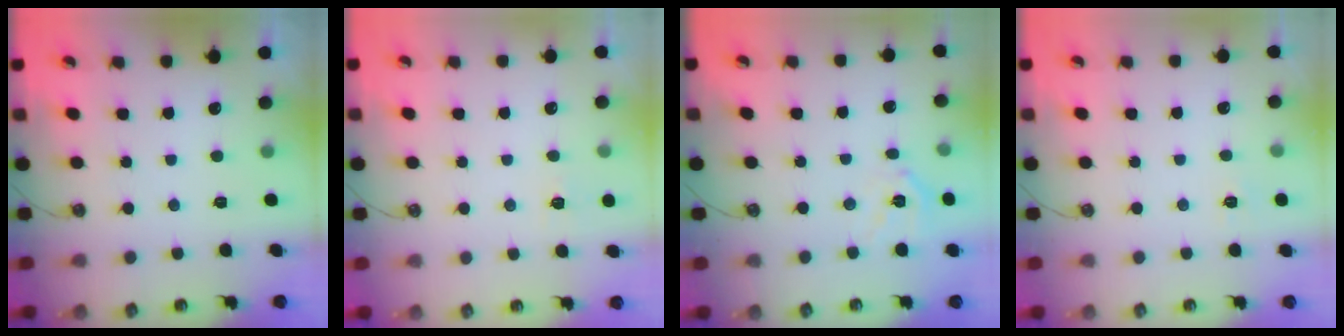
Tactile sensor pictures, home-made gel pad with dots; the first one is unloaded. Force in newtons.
{"total": 4.9, "press": 4.9, "slide": 0.5}
{"total": 11.2, "press": 11.1, "slide": 1.6}
{"total": 4.5, "press": 4.5, "slide": 0.5}